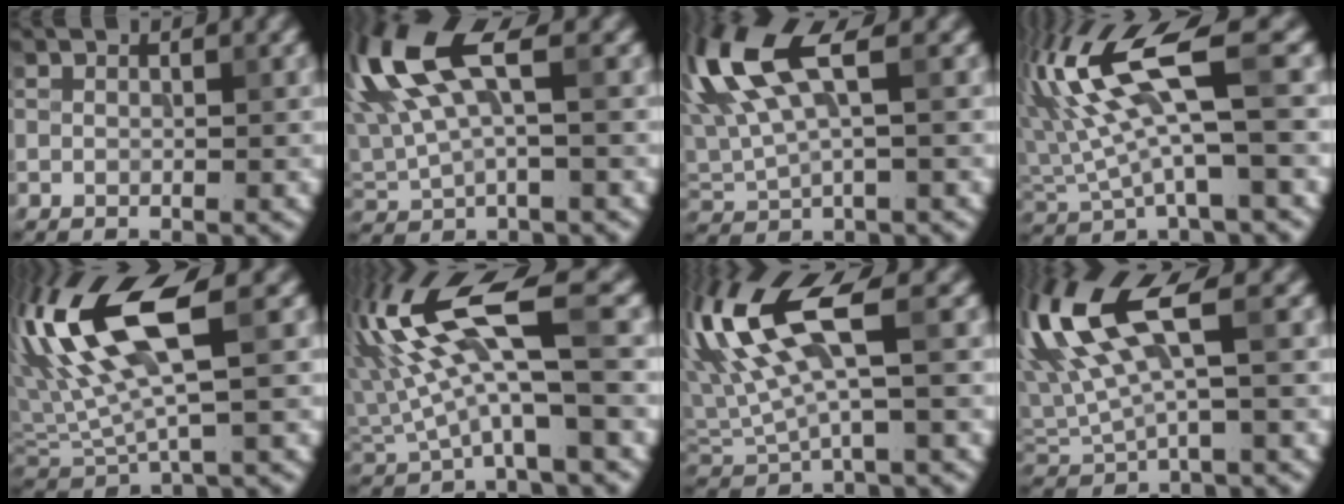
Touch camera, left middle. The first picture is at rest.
{"total": 9.6, "force": [3.4, 3.4, 8.3], "torque": [-0.196, 0.017, 0.061]}
{"total": 8.6, "force": [3.2, 3.0, 7.4], "torque": [-0.176, 0.016, 0.059]}
{"total": 10.0, "force": [2.9, 2.6, 9.3], "torque": [-0.197, 0.009, 0.059]}
{"total": 10.3, "force": [3.0, 3.3, 9.3], "torque": [-0.197, 0.011, 0.056]}
{"total": 11.1, "force": [2.8, 2.8, 10.3], "torque": [-0.206, 0.008, 0.057]}
{"total": 9.2, "force": [2.6, 3.0, 8.3], "torque": [-0.187, 0.010, 0.046]}
{"total": 9.0, "force": [2.6, 3.0, 8.1], "torque": [-0.182, 0.013, 0.046]}